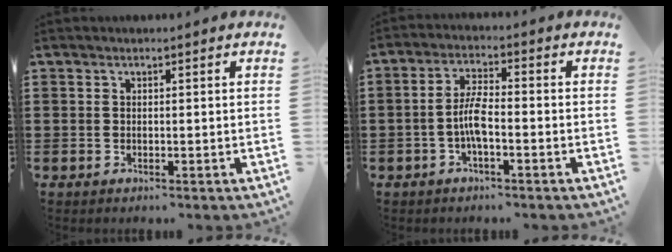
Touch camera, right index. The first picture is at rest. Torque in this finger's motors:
{"motor_torque": [2.14, 0.00, 0.27, 0.08]}